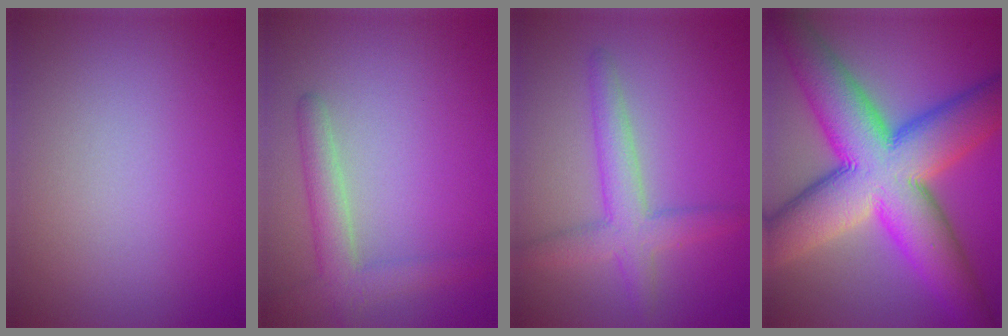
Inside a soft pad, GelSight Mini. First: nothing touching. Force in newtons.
{"total": 3.0, "press": 3.0, "slide": 0.1}
{"total": 3.9, "press": 3.9, "slide": 0.1}
{"total": 15.7, "press": 15.6, "slide": 0.6}